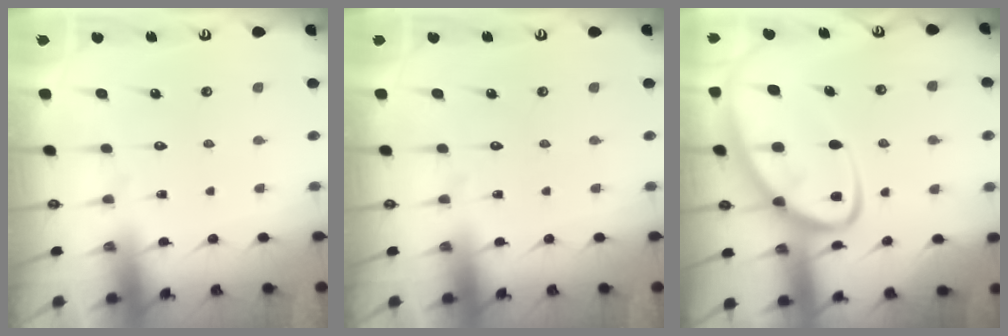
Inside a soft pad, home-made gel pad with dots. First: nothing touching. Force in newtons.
{"total": 0.0}
{"total": 12.3, "press": 12.3, "slide": 0.9}